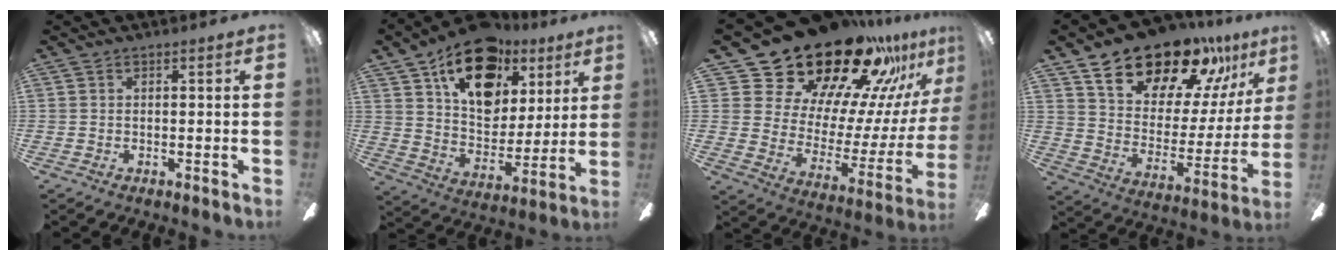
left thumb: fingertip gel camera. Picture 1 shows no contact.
{"total": 20.6, "force": [12.4, 12.4, 10.8], "torque": [-0.176, -0.061, 0.221]}
{"total": 29.5, "force": [24.2, 13.1, 10.6], "torque": [-0.170, -0.183, 0.450]}
{"total": 20.8, "force": [16.5, 8.8, 8.9], "torque": [-0.156, -0.113, 0.291]}